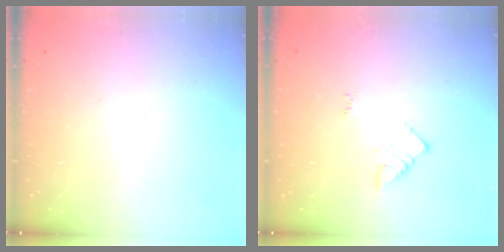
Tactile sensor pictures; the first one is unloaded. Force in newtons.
{"total": 2.3, "press": 2.3, "slide": 0.3}